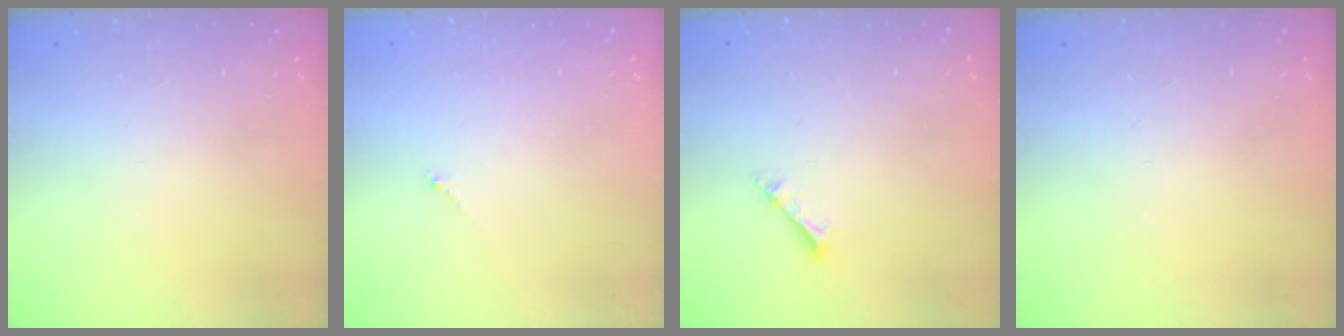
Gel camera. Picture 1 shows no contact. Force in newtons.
{"total": 0.7, "press": 0.6, "slide": 0.4}
{"total": 2.1, "press": 2.1, "slide": 0.3}
{"total": 0.0}